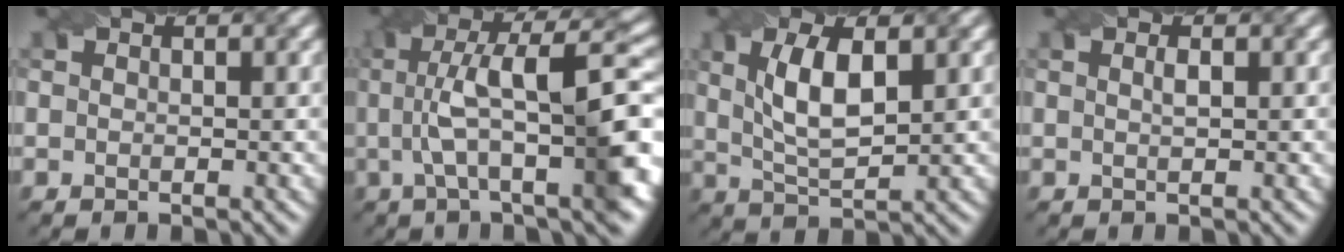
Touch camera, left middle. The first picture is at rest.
{"total": 11.7, "force": [0.6, 3.2, 11.3], "torque": [-0.166, 0.015, 0.010]}
{"total": 5.4, "force": [1.5, 2.1, 4.8], "torque": [-0.101, 0.003, 0.030]}
{"total": 0.9, "force": [0.2, 0.3, 0.8], "torque": [-0.013, 0.001, 0.004]}